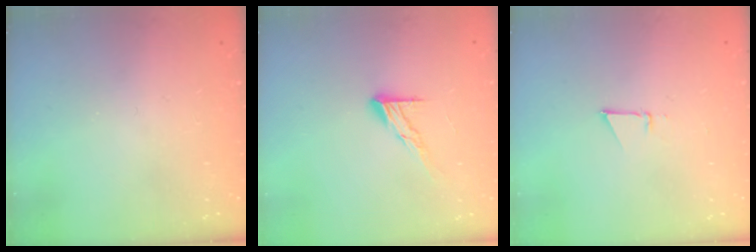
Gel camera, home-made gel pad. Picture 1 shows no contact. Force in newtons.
{"total": 8.7, "press": 8.7, "slide": 0.7}
{"total": 3.0, "press": 2.9, "slide": 0.8}